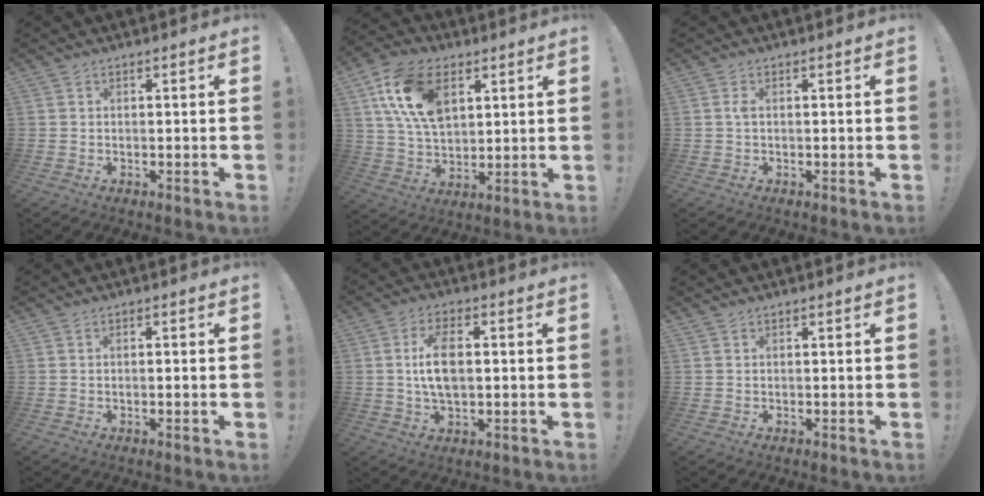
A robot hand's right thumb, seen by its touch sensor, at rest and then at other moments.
{"total": 17.5, "force": [7.1, 11.0, 11.7], "torque": [-0.219, -0.015, 0.132]}
{"total": 1.4, "force": [0.0, 0.4, 1.3], "torque": [-0.034, 0.006, 0.000]}
{"total": 1.2, "force": [-0.5, -0.1, 1.1], "torque": [-0.018, -0.001, -0.010]}
{"total": 9.0, "force": [0.6, 4.8, 7.6], "torque": [-0.141, -0.001, 0.009]}
{"total": 0.0}